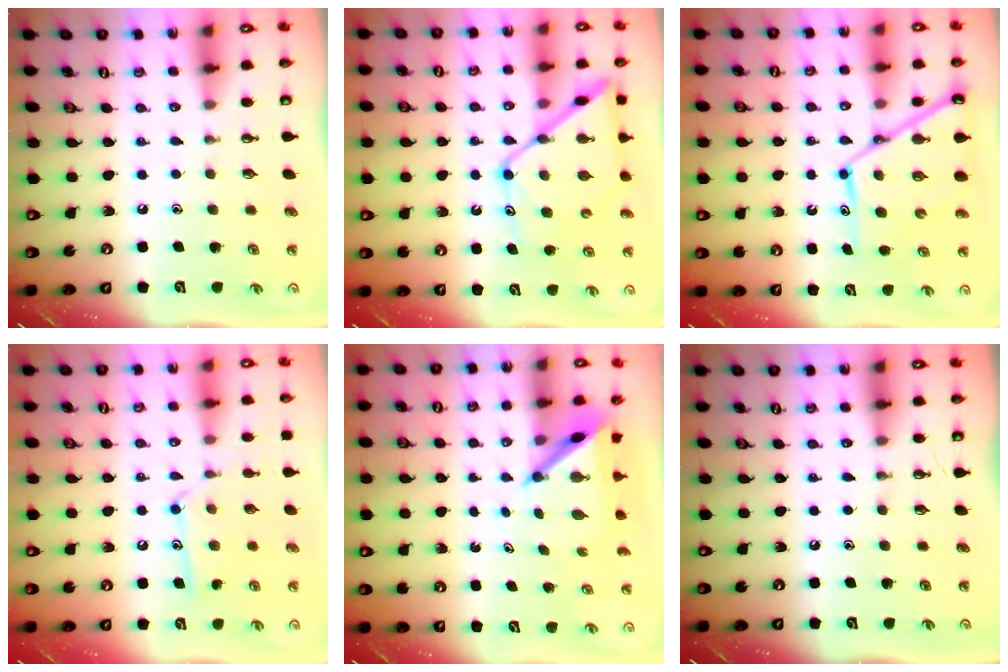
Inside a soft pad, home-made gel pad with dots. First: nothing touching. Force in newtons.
{"total": 14.9, "press": 14.8, "slide": 1.2}
{"total": 13.0, "press": 13.0, "slide": 1.1}
{"total": 11.6, "press": 11.6, "slide": 0.7}
{"total": 6.1, "press": 6.1, "slide": 0.5}
{"total": 0.0}